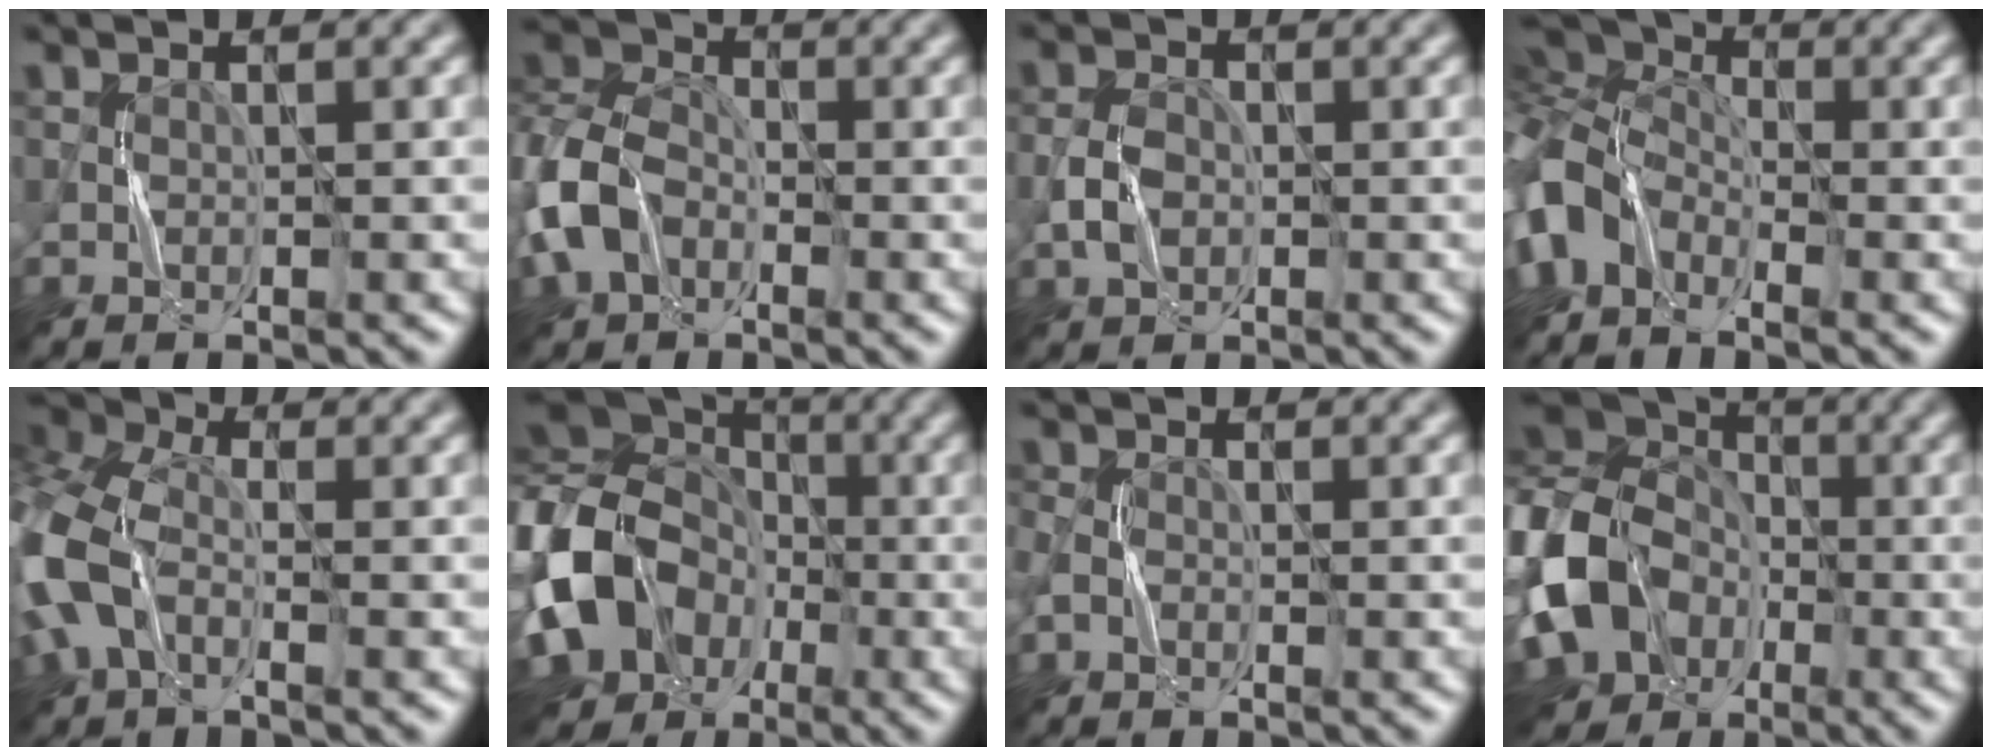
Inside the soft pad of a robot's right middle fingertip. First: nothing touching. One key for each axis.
{"total": 6.1, "fx": -2.2, "fy": 4.5, "fz": 3.4, "tx": -0.077, "ty": 0.007, "tz": -0.057}
{"total": 2.7, "fx": -0.6, "fy": 2.1, "fz": 1.7, "tx": -0.033, "ty": 0.003, "tz": -0.015}
{"total": 7.7, "fx": -2.5, "fy": 4.9, "fz": 5.3, "tx": -0.126, "ty": 0.001, "tz": -0.069}
{"total": 9.1, "fx": -1.9, "fy": 5.7, "fz": 6.9, "tx": -0.197, "ty": -0.001, "tz": -0.056}
{"total": 17.8, "fx": -4.0, "fy": 14.7, "fz": 9.2, "tx": -0.207, "ty": -0.009, "tz": -0.099}
{"total": 1.6, "fx": -0.6, "fy": 1.2, "fz": 0.8, "tx": -0.023, "ty": 0.001, "tz": -0.020}
{"total": 15.5, "fx": -3.6, "fy": 12.9, "fz": 7.8, "tx": -0.183, "ty": -0.010, "tz": -0.093}